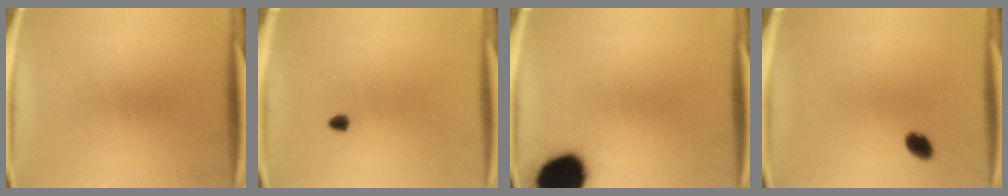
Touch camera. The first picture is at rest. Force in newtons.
{"total": 0.9}
{"total": 17.2}
{"total": 2.8}